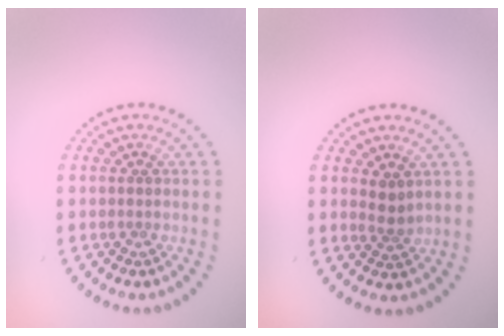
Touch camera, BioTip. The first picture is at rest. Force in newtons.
{"total": 1.6, "press": 1.3, "slide": 0.9}